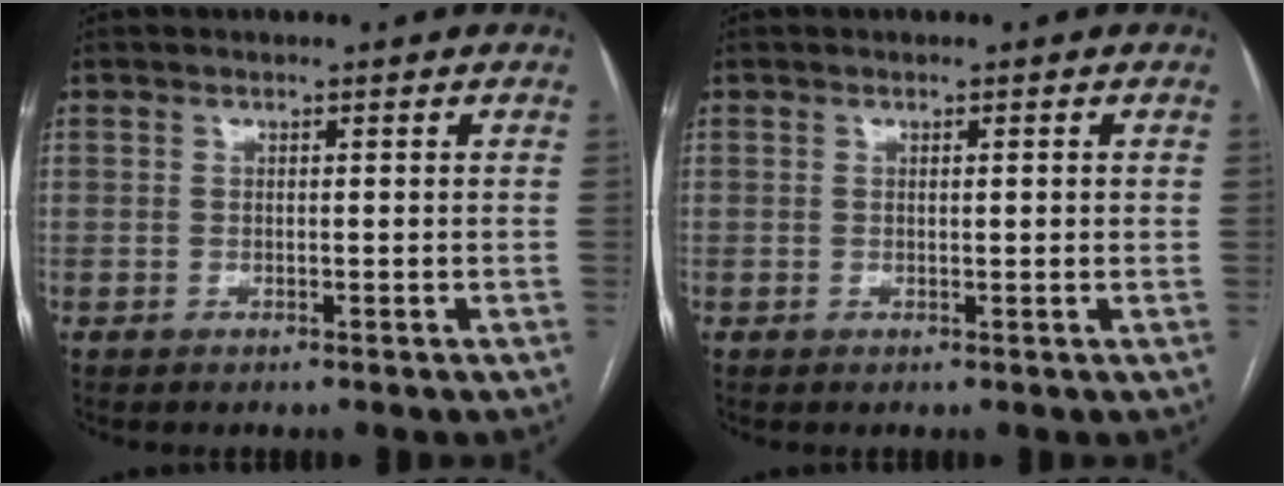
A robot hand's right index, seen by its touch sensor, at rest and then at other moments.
{"total": 1.1, "force": [0.3, 0.3, 1.0], "torque": [-0.019, 0.003, 0.004]}